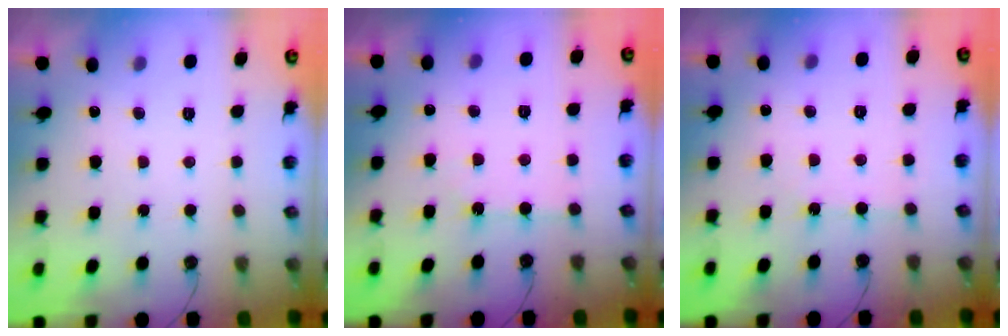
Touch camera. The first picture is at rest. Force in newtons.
{"total": 2.9, "press": 2.8, "slide": 0.4}
{"total": 2.4, "press": 2.4, "slide": 0.2}